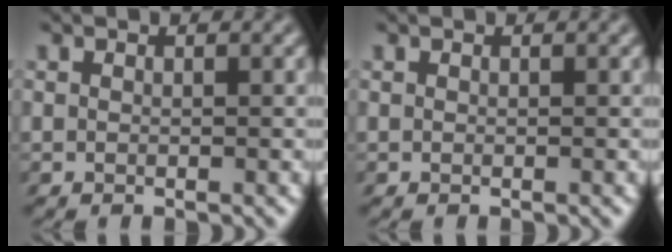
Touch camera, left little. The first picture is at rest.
{"total": 0.0}